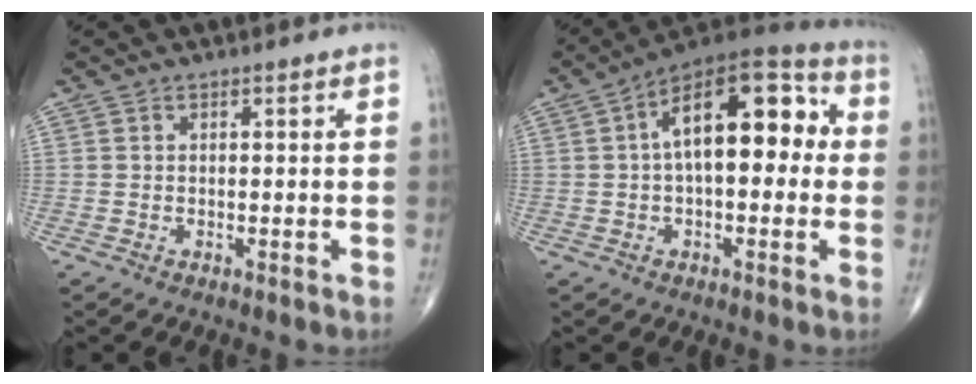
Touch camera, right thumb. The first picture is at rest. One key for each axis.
{"total": 17.6, "fx": 2.5, "fy": 8.5, "fz": 15.2, "tx": -0.208, "ty": 0.044, "tz": 0.027}